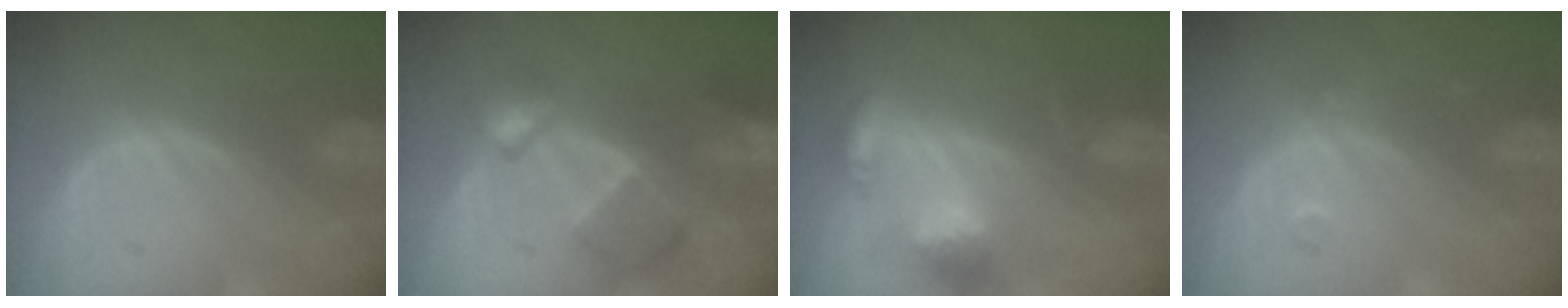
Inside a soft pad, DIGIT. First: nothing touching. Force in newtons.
{"total": 7.6, "press": 6.7, "slide": 3.5}
{"total": 7.0, "press": 6.5, "slide": 2.6}
{"total": 1.5, "press": 1.5, "slide": 0.1}